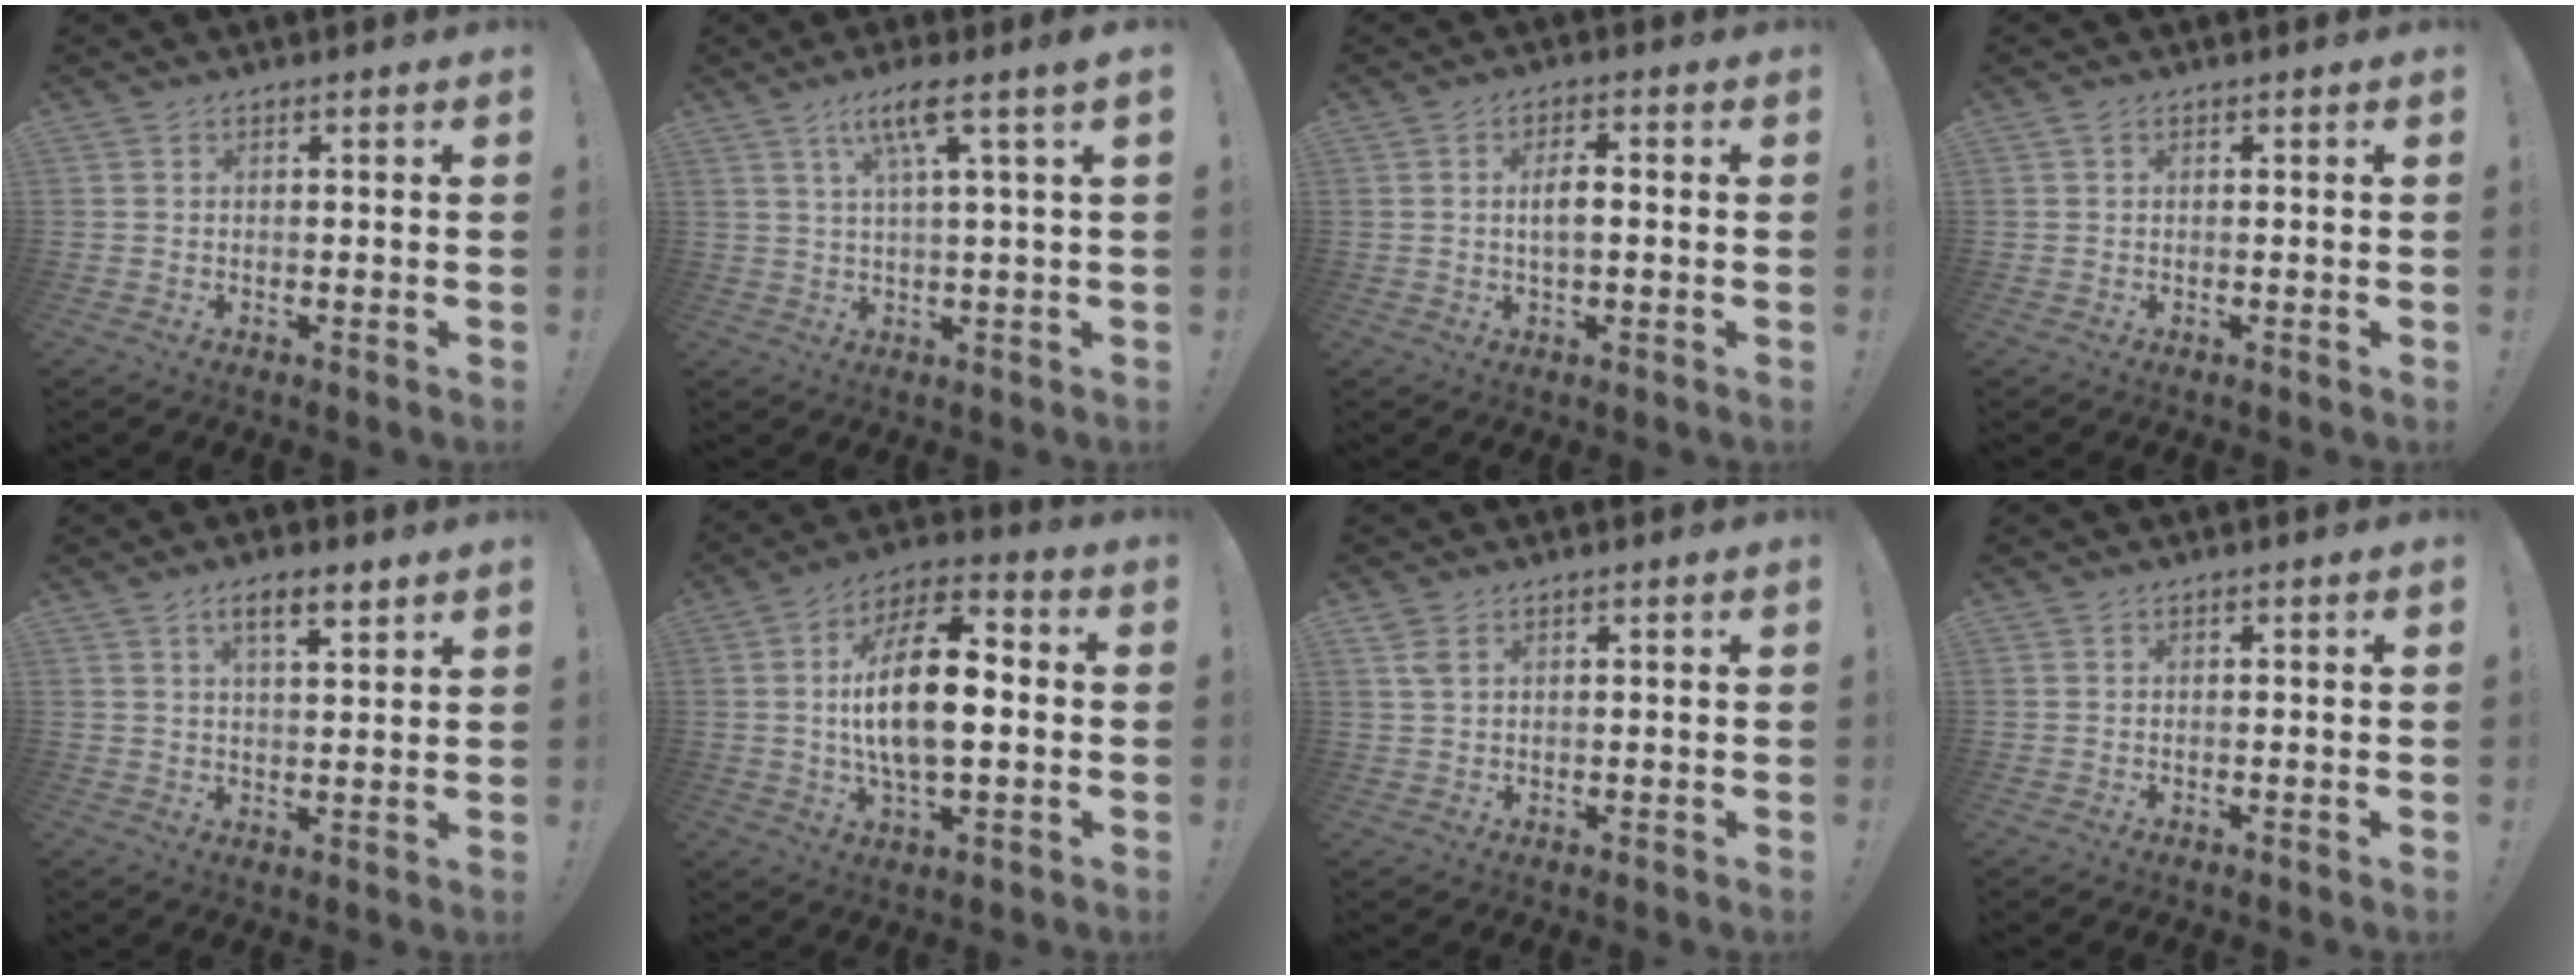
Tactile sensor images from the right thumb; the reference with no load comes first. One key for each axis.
{"total": 8.0, "fx": 3.1, "fy": 0.1, "fz": 7.4, "tx": -0.137, "ty": 0.000, "tz": 0.048}
{"total": 4.5, "fx": -0.1, "fy": 1.8, "fz": 4.1, "tx": -0.069, "ty": 0.007, "tz": -0.006}
{"total": 0.7, "fx": 0.4, "fy": 0.6, "fz": 0.3, "tx": -0.006, "ty": 0.002, "tz": 0.007}
{"total": 5.9, "fx": 3.7, "fy": 1.4, "fz": 4.3, "tx": -0.068, "ty": -0.015, "tz": 0.061}
{"total": 17.2, "fx": 0.1, "fy": 8.0, "fz": 15.3, "tx": -0.276, "ty": 0.009, "tz": -0.007}
{"total": 2.5, "fx": 1.4, "fy": 1.0, "fz": 1.8, "tx": -0.037, "ty": 0.000, "tz": 0.026}
{"total": 0.0}